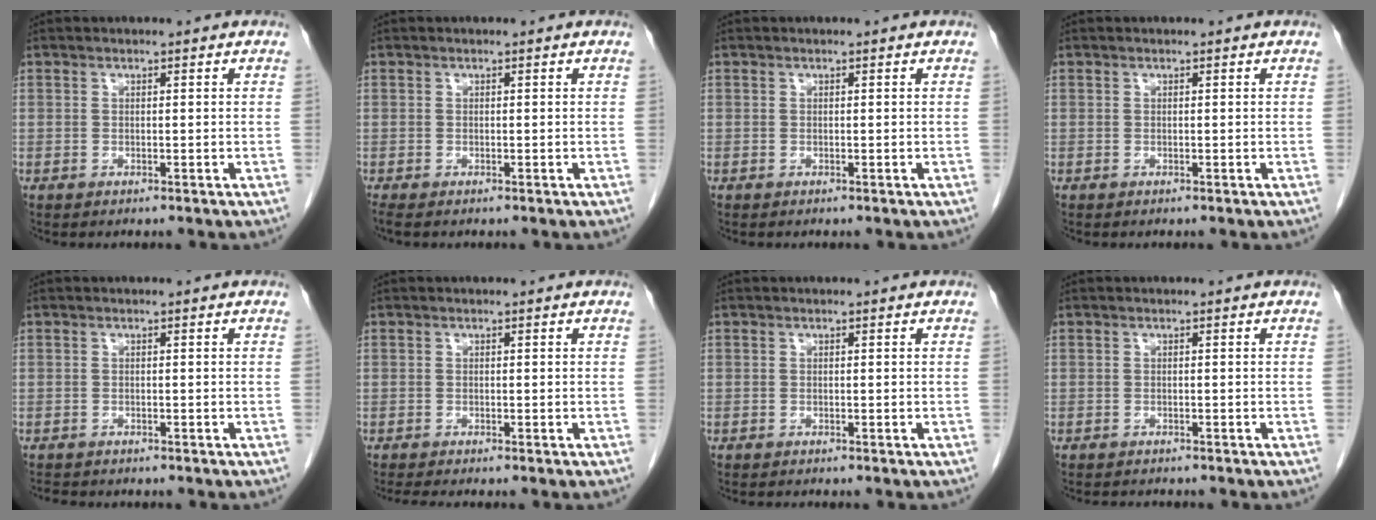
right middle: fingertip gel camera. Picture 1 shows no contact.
{"total": 1.0, "force": [-0.8, 0.1, 0.5], "torque": [-0.008, -0.003, -0.013]}
{"total": 0.0}
{"total": 0.0}
{"total": 2.3, "force": [-2.1, 0.7, 0.7], "torque": [-0.019, -0.008, -0.028]}
{"total": 1.8, "force": [-1.6, -0.4, 0.8], "torque": [-0.015, -0.006, -0.029]}
{"total": 0.8, "force": [-0.8, -0.1, 0.2], "torque": [-0.009, -0.004, -0.012]}
{"total": 2.6, "force": [-2.4, 0.5, 0.7], "torque": [-0.015, -0.008, -0.031]}